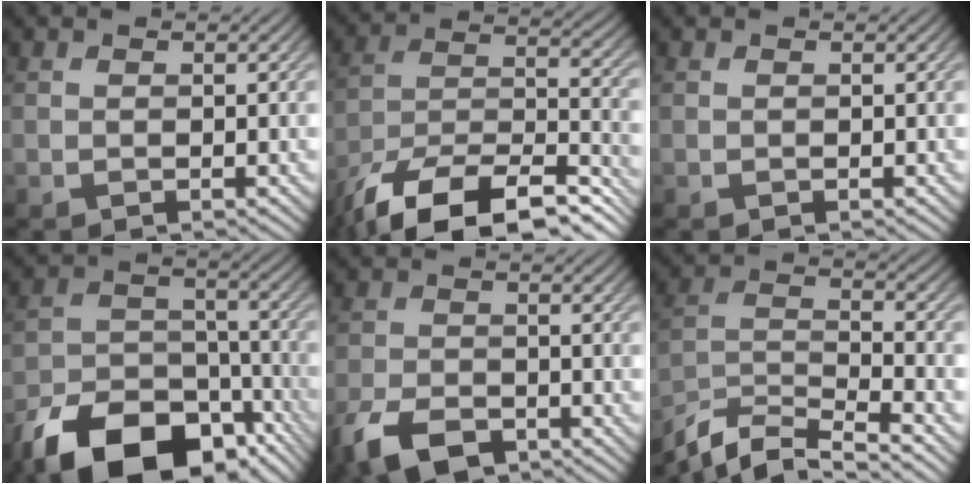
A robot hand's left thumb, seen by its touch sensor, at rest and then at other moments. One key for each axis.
{"total": 16.8, "fx": -12.6, "fy": 6.5, "fz": 8.9, "tx": -0.201, "ty": -0.040, "tz": -0.189}
{"total": 0.0}
{"total": 16.3, "fx": -11.0, "fy": 8.8, "fz": 8.2, "tx": -0.176, "ty": -0.033, "tz": -0.176}
{"total": 7.0, "fx": -4.7, "fy": 3.4, "fz": 4.0, "tx": -0.081, "ty": -0.012, "tz": -0.092}
{"total": 9.4, "fx": -7.8, "fy": 2.2, "fz": 4.8, "tx": -0.099, "ty": -0.008, "tz": -0.155}